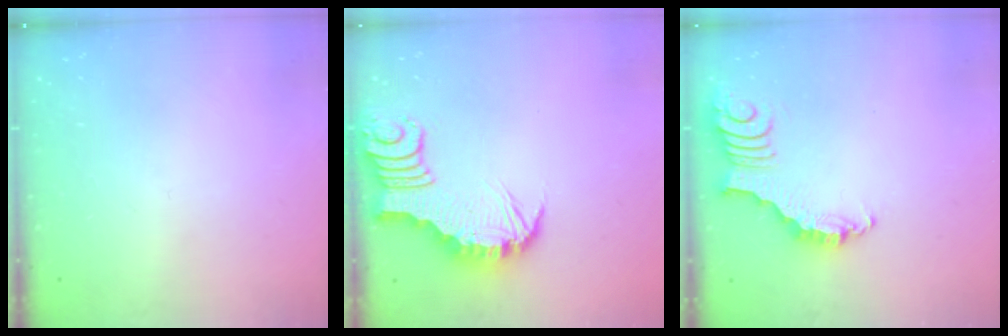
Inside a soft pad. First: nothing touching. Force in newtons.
{"total": 3.4, "press": 3.4, "slide": 0.1}
{"total": 2.8, "press": 2.8, "slide": 0.4}